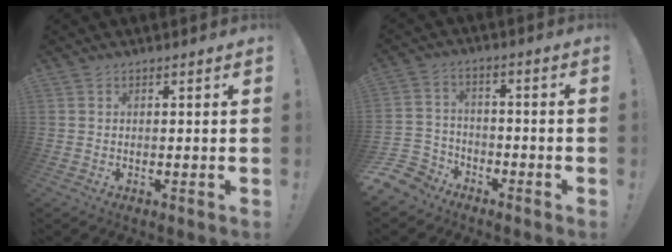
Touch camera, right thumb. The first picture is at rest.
{"total": 6.8, "force": [-4.8, 4.7, 1.1], "torque": [-0.026, 0.032, -0.090]}